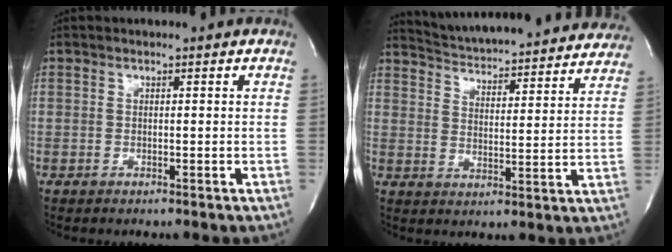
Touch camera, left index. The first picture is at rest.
{"total": 26.1, "force": [24.5, 3.9, 7.9], "torque": [-0.130, -0.034, 0.314]}